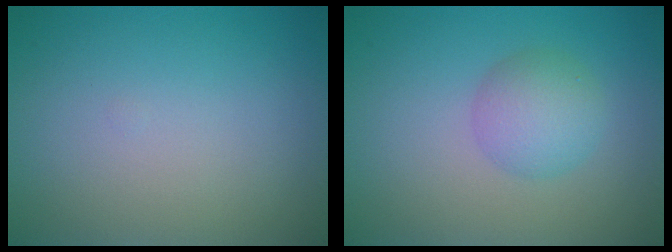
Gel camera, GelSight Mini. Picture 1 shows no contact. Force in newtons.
{"total": 3.1, "press": 3.1, "slide": 0.0}